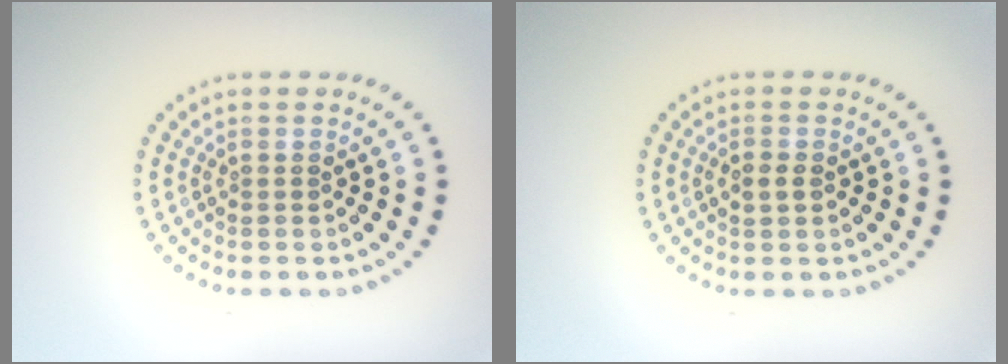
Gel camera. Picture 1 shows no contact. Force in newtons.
{"total": 1.3, "press": 1.3, "slide": 0.2}